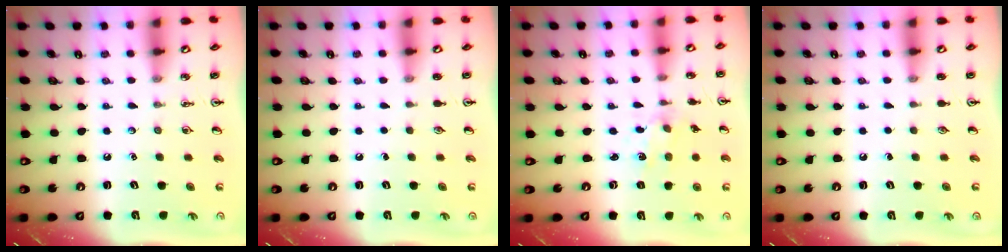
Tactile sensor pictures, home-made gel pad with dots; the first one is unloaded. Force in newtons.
{"total": 0.0}
{"total": 1.4, "press": 1.4, "slide": 0.2}
{"total": 0.0}